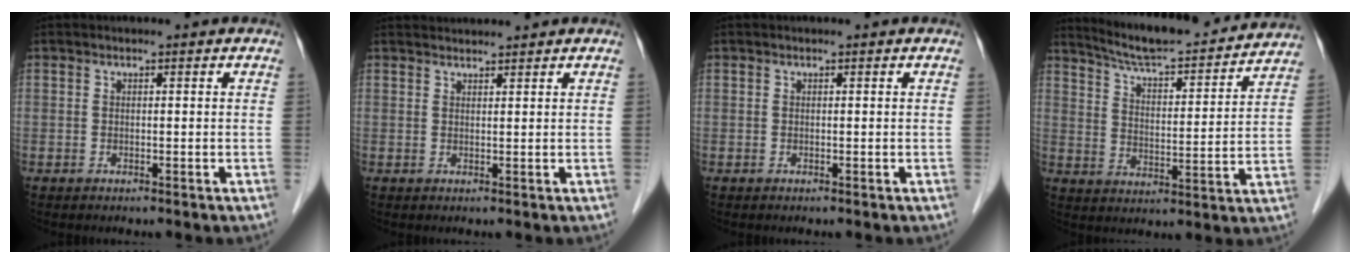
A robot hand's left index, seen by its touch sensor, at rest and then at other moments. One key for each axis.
{"total": 2.6, "fx": 2.6, "fy": -0.1, "fz": 0.1, "tx": -0.003, "ty": 0.021, "tz": 0.048}
{"total": 0.0}
{"total": 18.6, "fx": 17.4, "fy": 1.9, "fz": 6.5, "tx": -0.102, "ty": -0.008, "tz": 0.245}